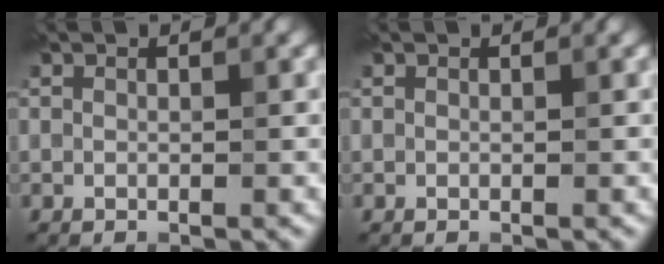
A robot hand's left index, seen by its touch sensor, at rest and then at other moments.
{"total": 0.0}